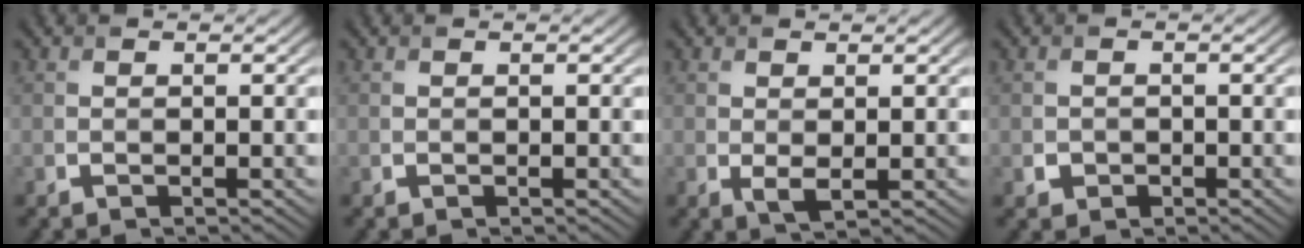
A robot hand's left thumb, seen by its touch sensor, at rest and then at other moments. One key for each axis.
{"total": 0.0}
{"total": 1.7, "fx": 0.3, "fy": 0.7, "fz": 1.5, "tx": -0.035, "ty": -0.006, "tz": 0.010}
{"total": 1.3, "fx": -0.5, "fy": 1.2, "fz": 0.3, "tx": -0.001, "ty": -0.007, "tz": -0.010}